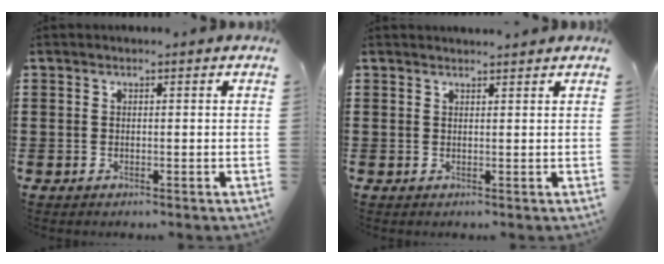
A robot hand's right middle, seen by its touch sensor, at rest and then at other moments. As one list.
[{"total": 1.2, "force": [1.2, -0.1, 0.1], "torque": [-0.003, -0.003, 0.022]}]